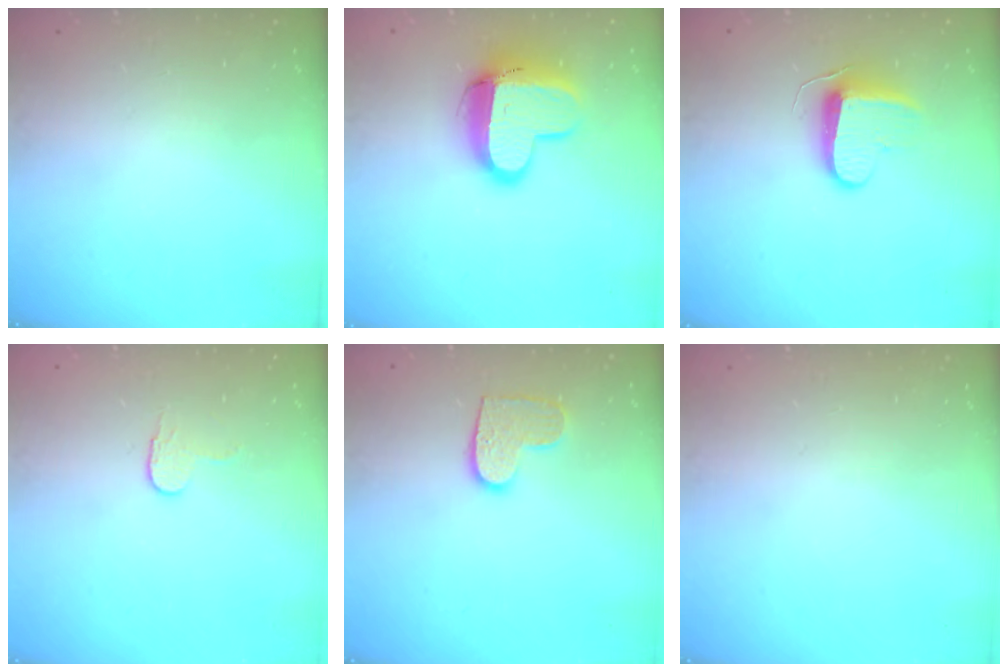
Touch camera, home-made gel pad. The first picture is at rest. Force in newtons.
{"total": 13.0, "press": 13.0, "slide": 1.2}
{"total": 9.5, "press": 9.5, "slide": 0.8}
{"total": 3.8, "press": 3.8, "slide": 0.3}
{"total": 8.6, "press": 8.6, "slide": 0.3}
{"total": 0.6, "press": 0.6, "slide": 0.2}